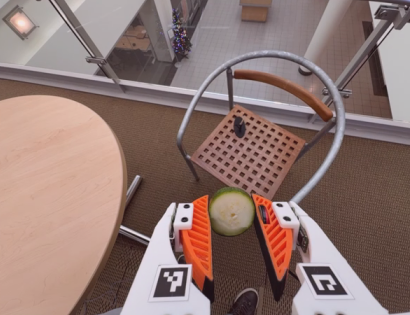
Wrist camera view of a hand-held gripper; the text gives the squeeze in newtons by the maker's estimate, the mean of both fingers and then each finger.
{"total": 10.4, "left": 10.7, "right": 10.0}